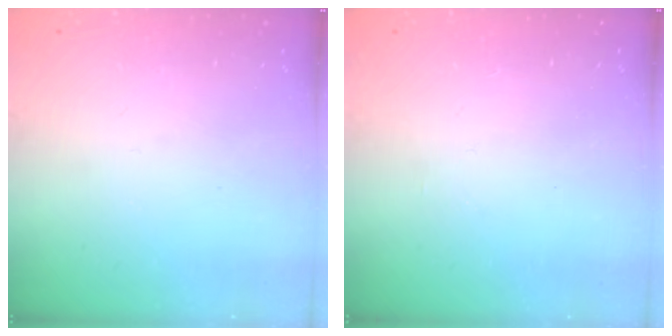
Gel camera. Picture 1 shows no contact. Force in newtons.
{"total": 1.2, "press": 1.2, "slide": 0.3}